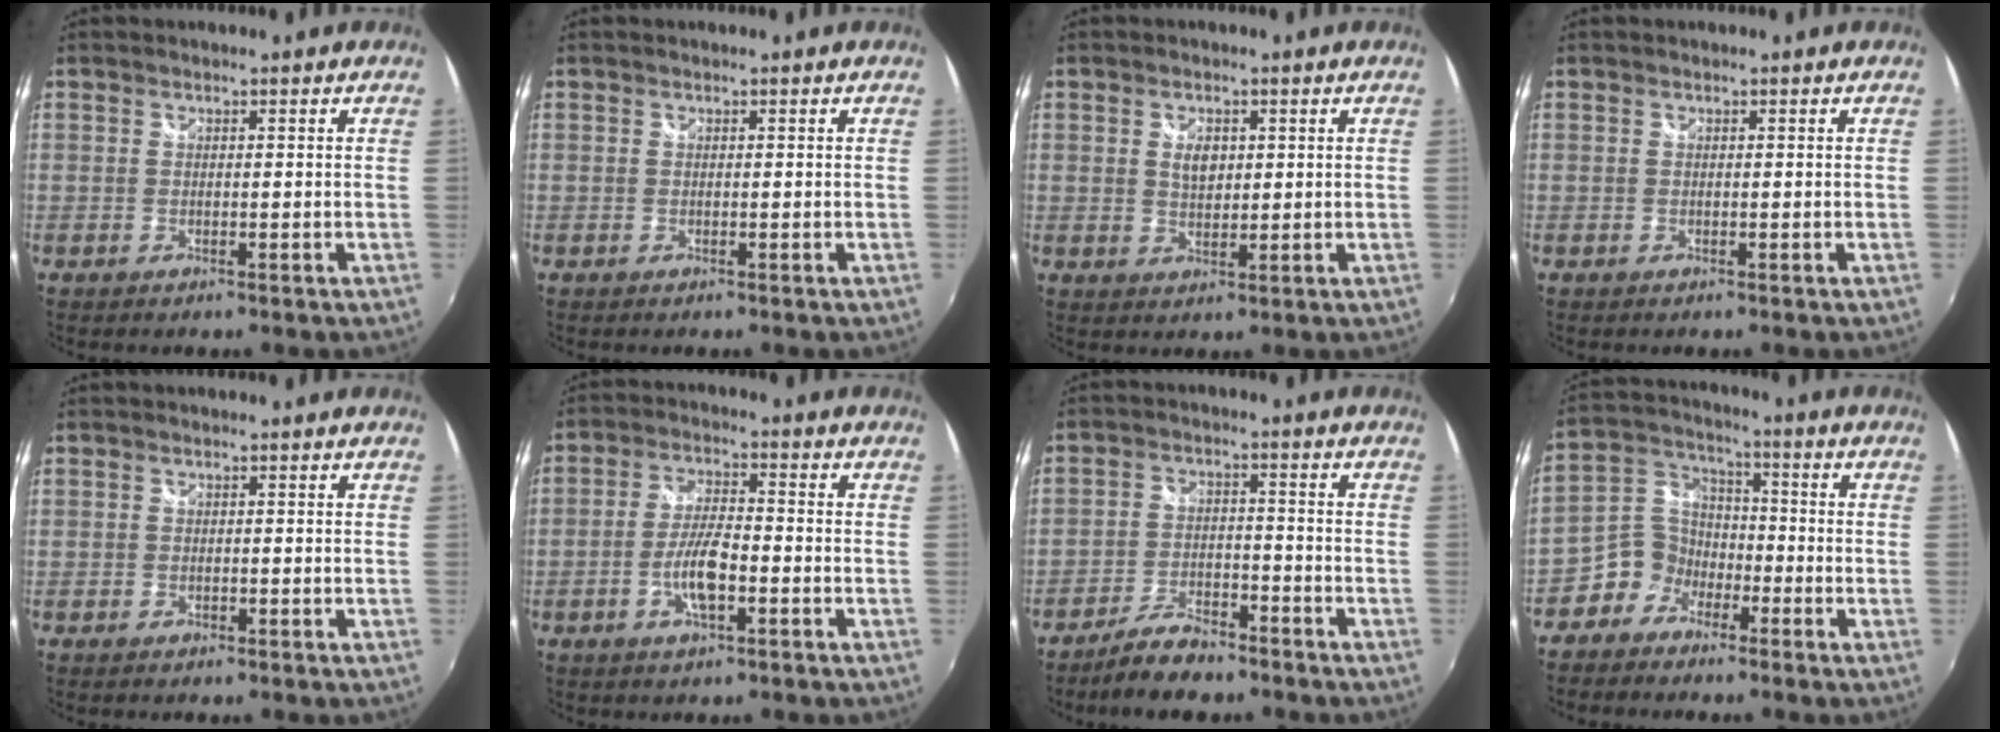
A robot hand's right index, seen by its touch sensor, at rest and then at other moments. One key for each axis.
{"total": 0.0}
{"total": 3.4, "fx": 0.9, "fy": 2.2, "fz": 2.5, "tx": -0.040, "ty": 0.002, "tz": 0.016}
{"total": 0.0}
{"total": 0.8, "fx": -0.5, "fy": 0.5, "fz": 0.1, "tx": -0.003, "ty": -0.003, "tz": -0.011}
{"total": 7.0, "fx": -2.7, "fy": 1.9, "fz": 6.1, "tx": -0.125, "ty": 0.002, "tz": -0.051}
{"total": 7.5, "fx": -6.2, "fy": 2.6, "fz": 3.3, "tx": -0.086, "ty": 0.001, "tz": -0.109}
{"total": 7.0, "fx": -4.4, "fy": 5.3, "fz": 1.1, "tx": -0.028, "ty": 0.031, "tz": -0.099}